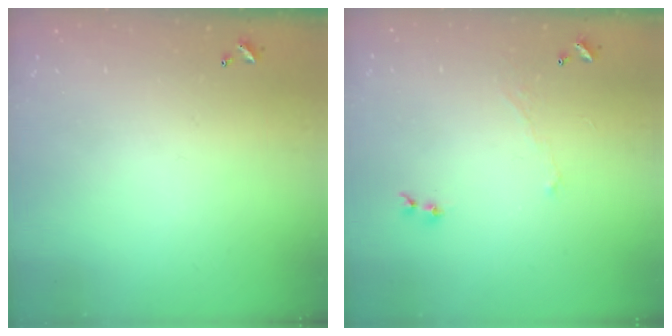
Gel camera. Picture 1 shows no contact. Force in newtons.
{"total": 1.2, "press": 0.9, "slide": 0.8}